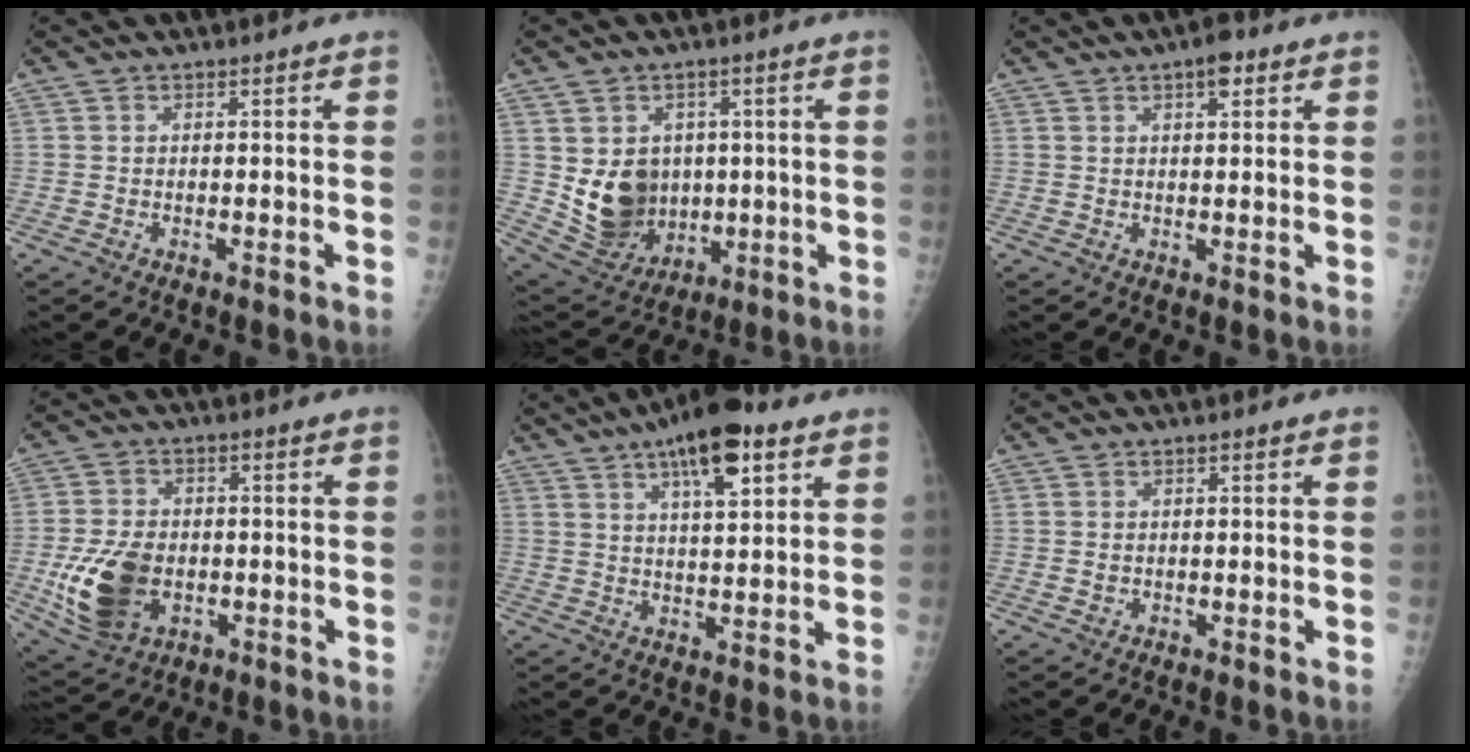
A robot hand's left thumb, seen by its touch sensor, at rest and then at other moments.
{"total": 12.3, "force": [0.6, 10.1, 7.0], "torque": [-0.080, -0.015, 0.039]}
{"total": 3.5, "force": [2.0, 1.3, 2.6], "torque": [-0.031, -0.005, 0.025]}
{"total": 12.8, "force": [-2.7, 8.7, 9.0], "torque": [-0.161, 0.002, -0.037]}
{"total": 12.6, "force": [6.8, 4.1, 9.8], "torque": [-0.137, -0.016, 0.106]}
{"total": 1.3, "force": [-0.2, 1.1, 0.7], "torque": [-0.010, 0.003, -0.001]}